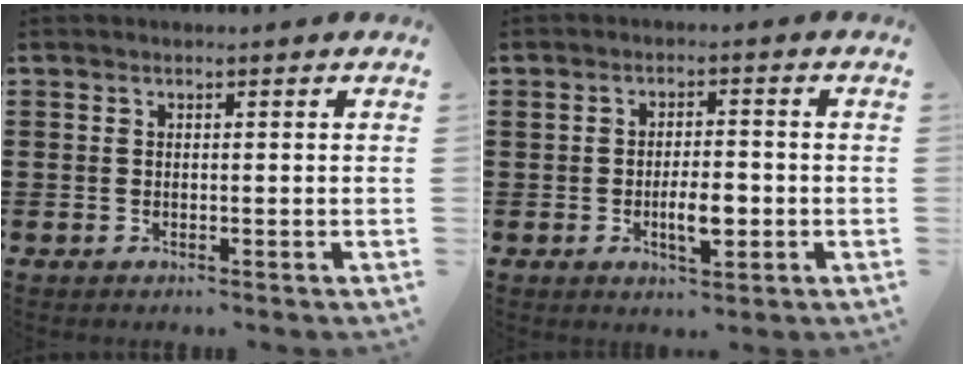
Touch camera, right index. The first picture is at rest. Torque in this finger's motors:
{"motor_torque": [0.26, 0.13, 0.41, 0.05]}